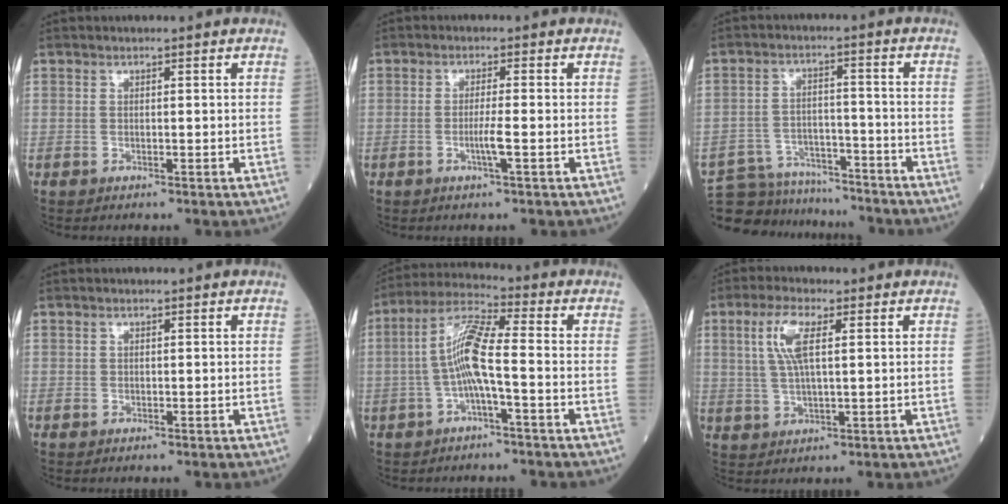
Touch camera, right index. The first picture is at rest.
{"total": 2.7, "force": [-0.9, -0.4, 2.5], "torque": [-0.050, -0.004, -0.018]}
{"total": 13.5, "force": [-12.8, 4.0, 1.7], "torque": [-0.037, 0.022, -0.191]}
{"total": 0.0}
{"total": 8.0, "force": [-1.4, 0.7, 7.9], "torque": [-0.161, 0.018, -0.031]}
{"total": 6.3, "force": [2.1, 1.5, 5.7], "torque": [-0.126, 0.009, 0.044]}